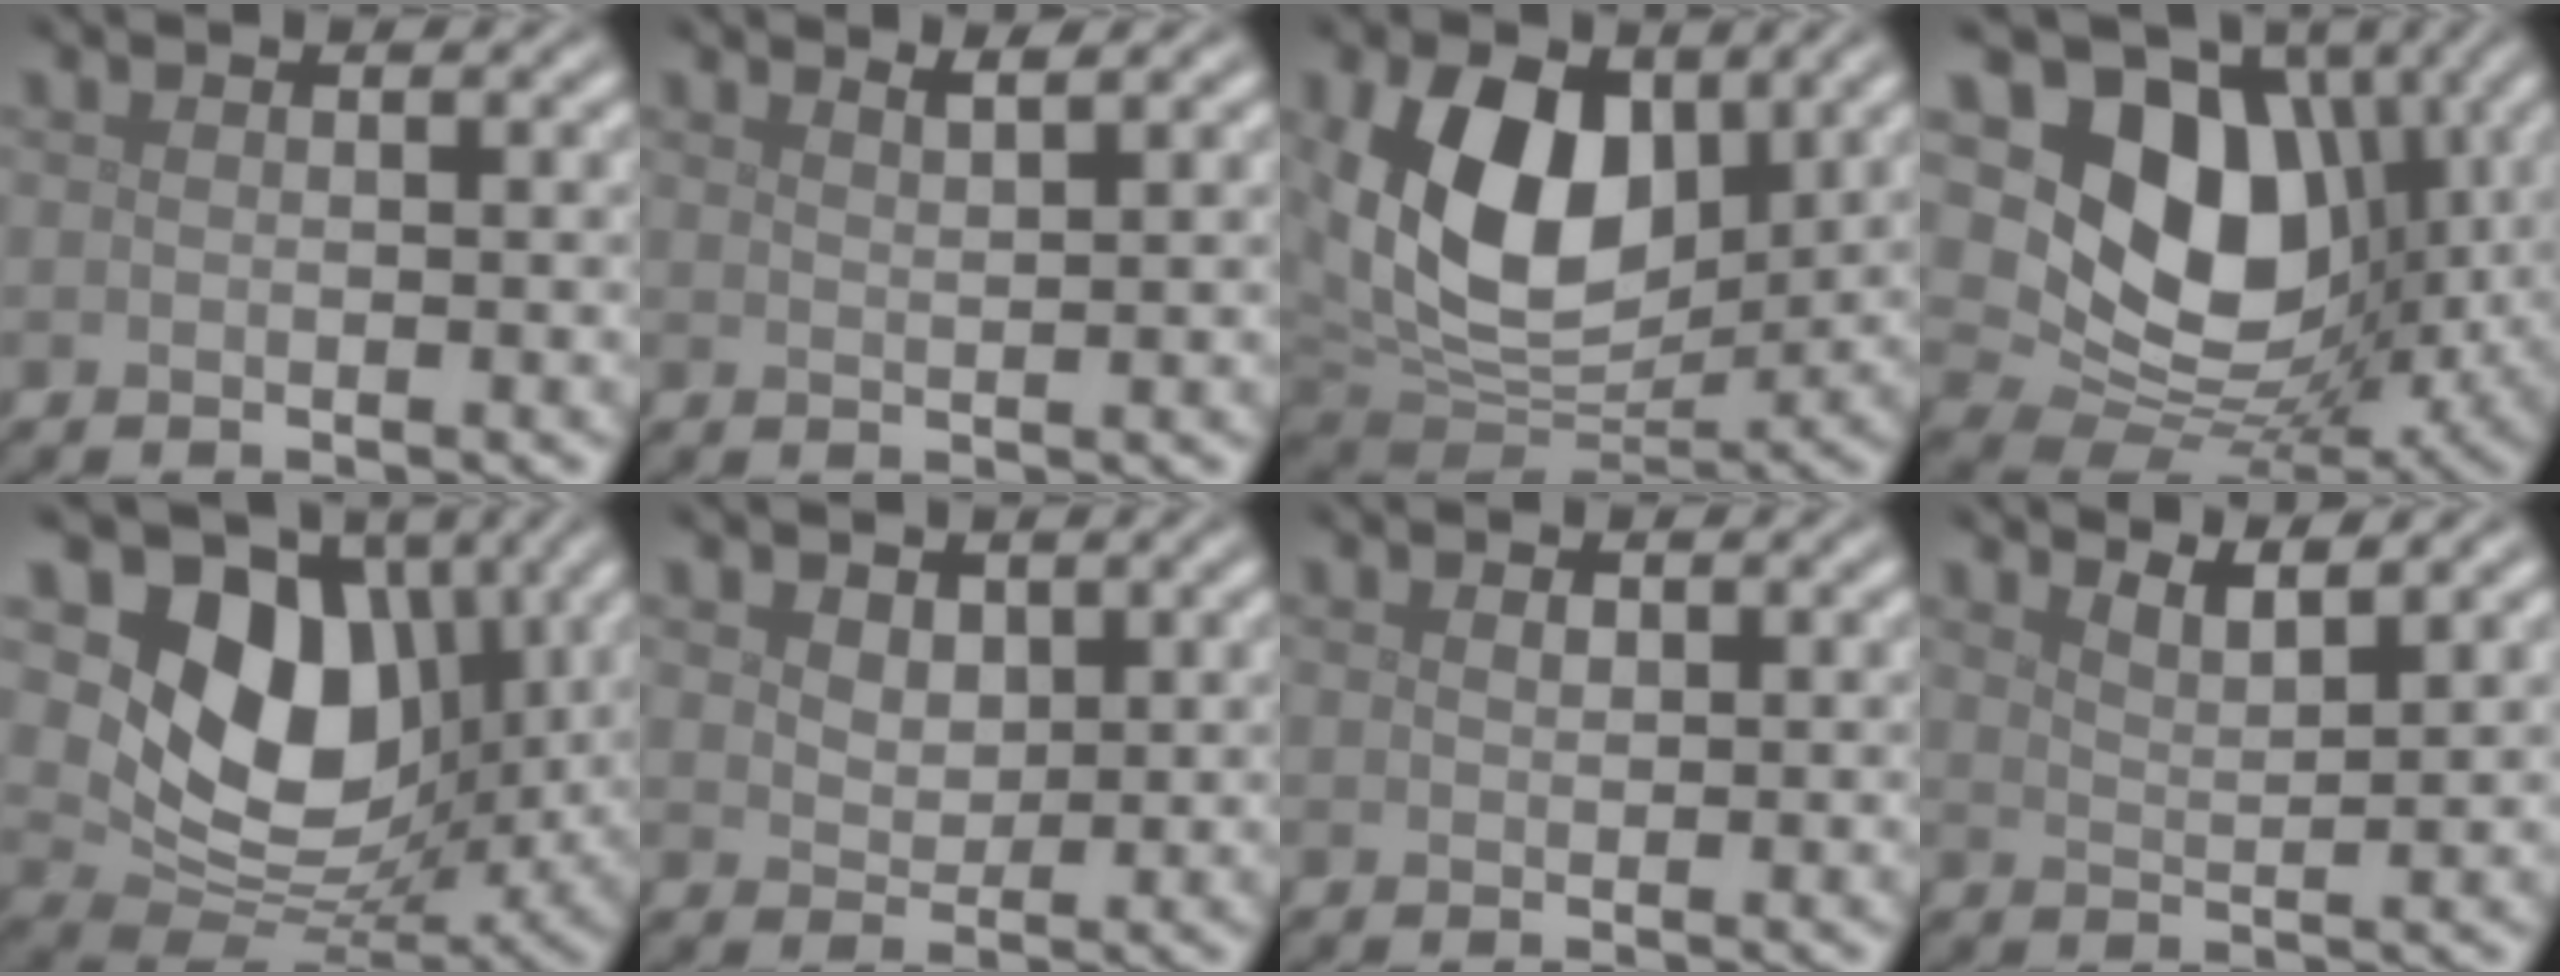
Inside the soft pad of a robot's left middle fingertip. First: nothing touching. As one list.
[{"total": 1.9, "force": [1.6, 0.5, 1.0], "torque": [-0.002, 0.009, 0.012]}, {"total": 11.7, "force": [3.1, 7.5, 8.4], "torque": [-0.165, -0.011, 0.056]}, {"total": 12.2, "force": [2.9, 9.1, 7.6], "torque": [-0.124, -0.010, 0.044]}, {"total": 10.9, "force": [3.1, 8.1, 6.6], "torque": [-0.119, -0.021, 0.057]}, {"total": 2.2, "force": [1.2, 1.5, 1.0], "torque": [-0.023, -0.003, 0.017]}, {"total": 0.6, "force": [0.4, 0.3, 0.4], "torque": [-0.009, 0.000, 0.007]}, {"total": 2.8, "force": [2.5, 0.6, 1.3], "torque": [-0.012, 0.005, 0.035]}]